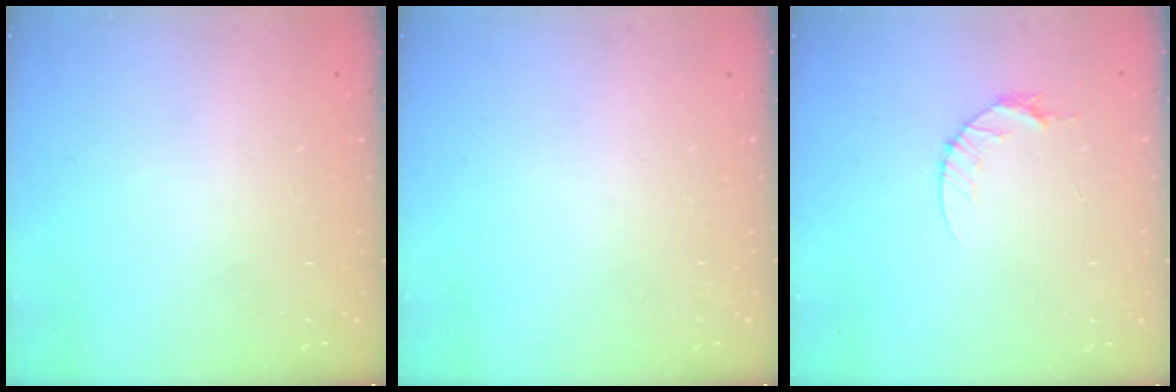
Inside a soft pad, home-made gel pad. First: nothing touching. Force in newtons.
{"total": 0.0}
{"total": 4.7, "press": 4.7, "slide": 0.6}